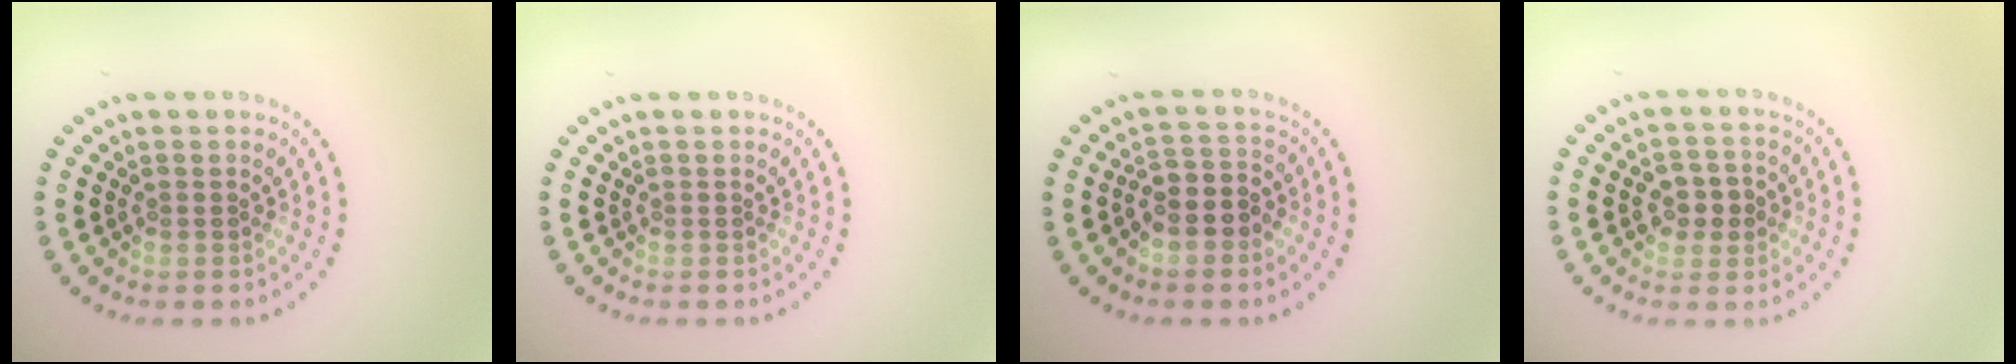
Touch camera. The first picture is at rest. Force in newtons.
{"total": 0.0}
{"total": 3.0, "press": 2.7, "slide": 1.3}
{"total": 2.7, "press": 2.7, "slide": 0.5}